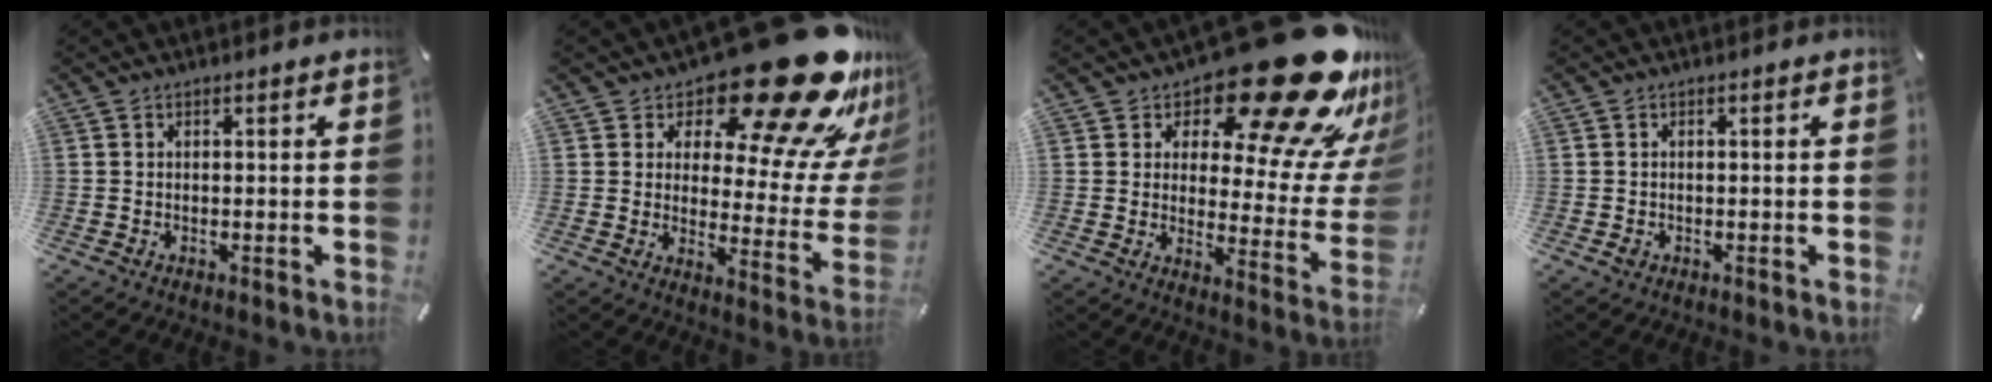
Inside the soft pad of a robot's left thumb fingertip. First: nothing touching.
{"total": 27.3, "force": [17.8, 10.9, 17.5], "torque": [-0.212, -0.142, 0.300]}
{"total": 27.8, "force": [17.6, 11.1, 18.4], "torque": [-0.226, -0.136, 0.296]}
{"total": 0.9, "force": [-0.3, 0.7, 0.6], "torque": [-0.010, 0.002, -0.006]}